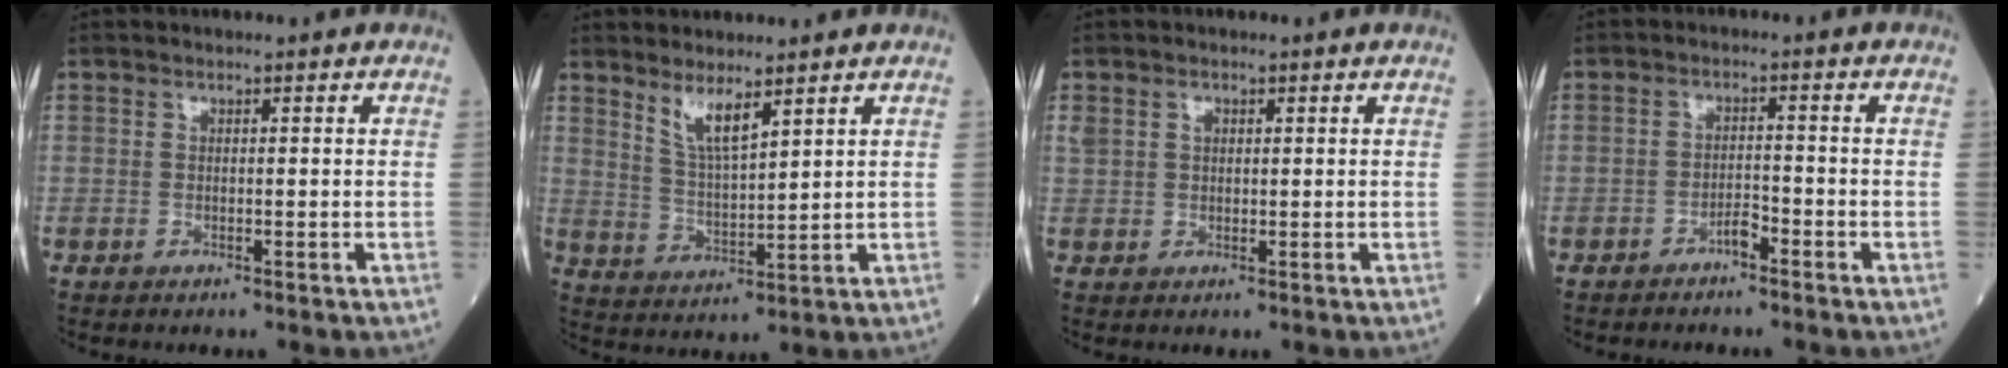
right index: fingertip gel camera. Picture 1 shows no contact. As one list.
[{"total": 5.1, "force": [3.7, 0.6, 3.5], "torque": [-0.069, -0.015, 0.076]}, {"total": 2.4, "force": [0.9, 1.9, 1.2], "torque": [-0.032, 0.016, 0.025]}, {"total": 2.0, "force": [-1.6, 0.5, 1.1], "torque": [-0.014, 0.003, -0.030]}]